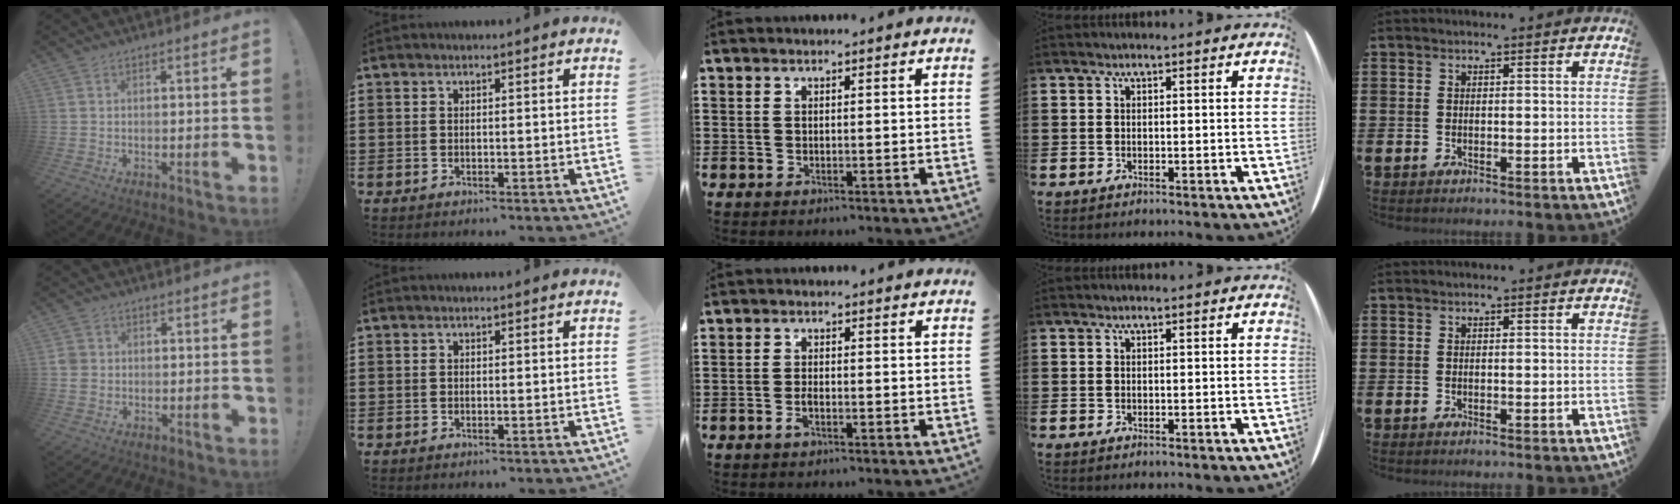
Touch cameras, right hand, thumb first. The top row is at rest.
{"thumb": {"total": 3.7, "force": [0.0, 3.4, 1.5], "torque": [-0.031, 0.007, 0.002]}, "middle": {"total": 1.7, "force": [-0.9, 0.5, 1.4], "torque": [-0.036, -0.003, -0.019]}}